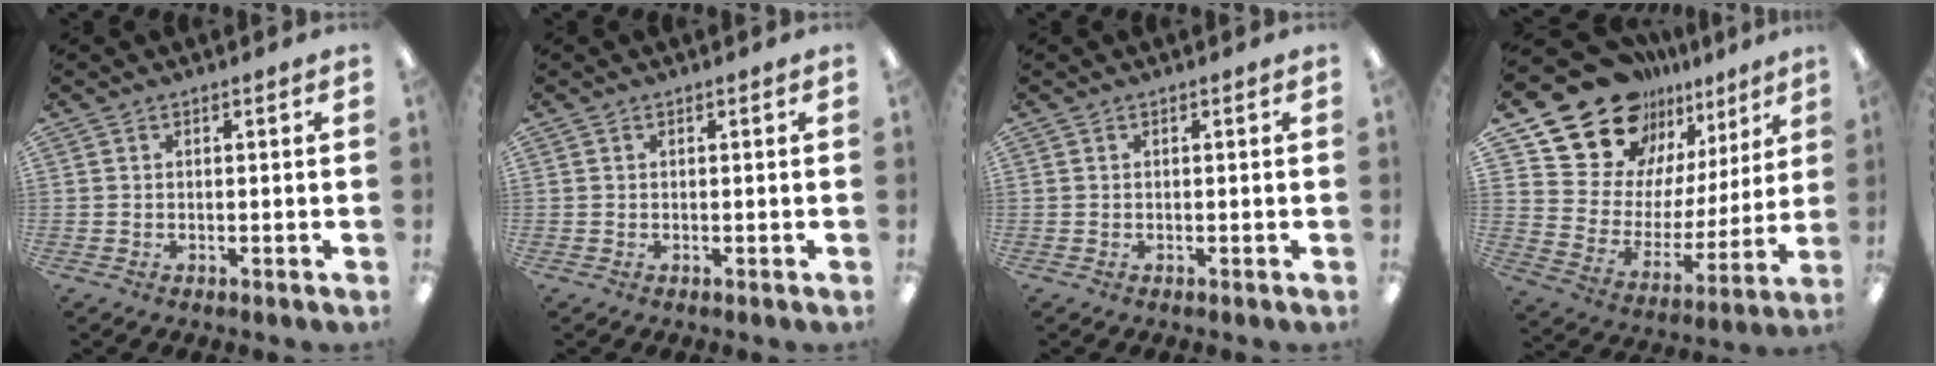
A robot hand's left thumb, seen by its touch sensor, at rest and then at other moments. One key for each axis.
{"total": 0.0}
{"total": 0.0}
{"total": 20.3, "fx": 16.5, "fy": 10.9, "fz": 4.5, "tx": -0.100, "ty": -0.134, "tz": 0.308}